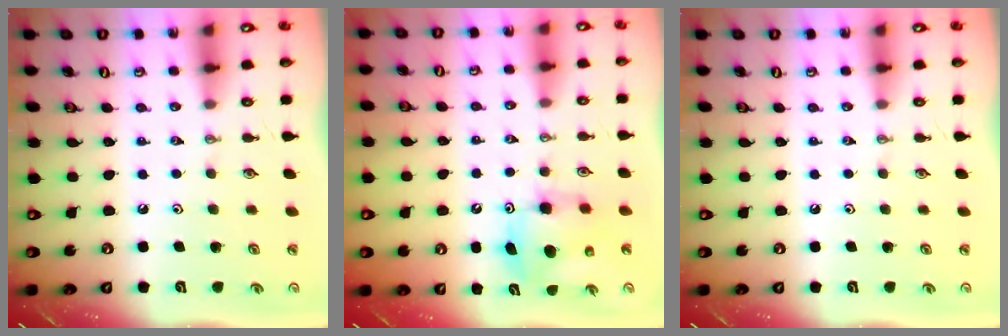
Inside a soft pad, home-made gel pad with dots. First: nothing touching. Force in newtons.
{"total": 8.0, "press": 8.0, "slide": 0.4}
{"total": 0.0}